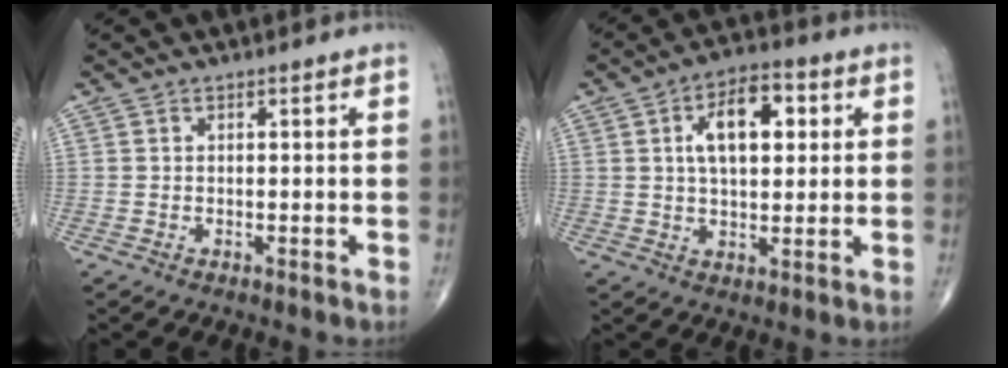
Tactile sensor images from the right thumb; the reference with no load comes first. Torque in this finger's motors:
{"motor_torque": [0.28, 2.28, 1.27, 0.45, 0.10]}